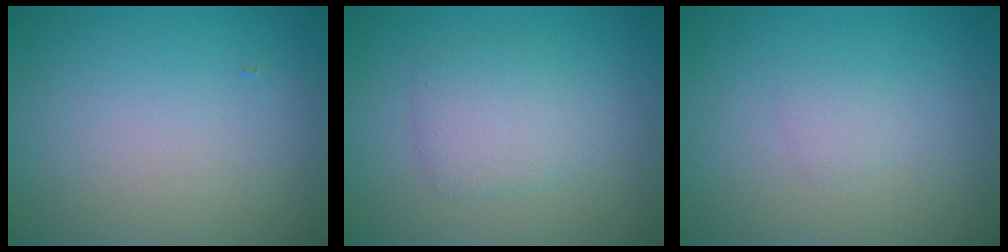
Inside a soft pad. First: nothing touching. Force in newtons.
{"total": 2.7, "press": 2.7, "slide": 0.1}
{"total": 0.8, "press": 0.8, "slide": 0.1}